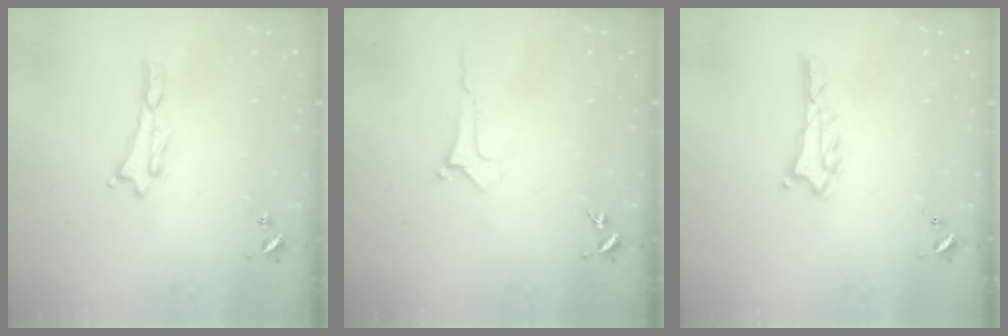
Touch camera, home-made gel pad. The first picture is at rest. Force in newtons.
{"total": 0.0}
{"total": 0.7, "press": 0.7, "slide": 0.1}